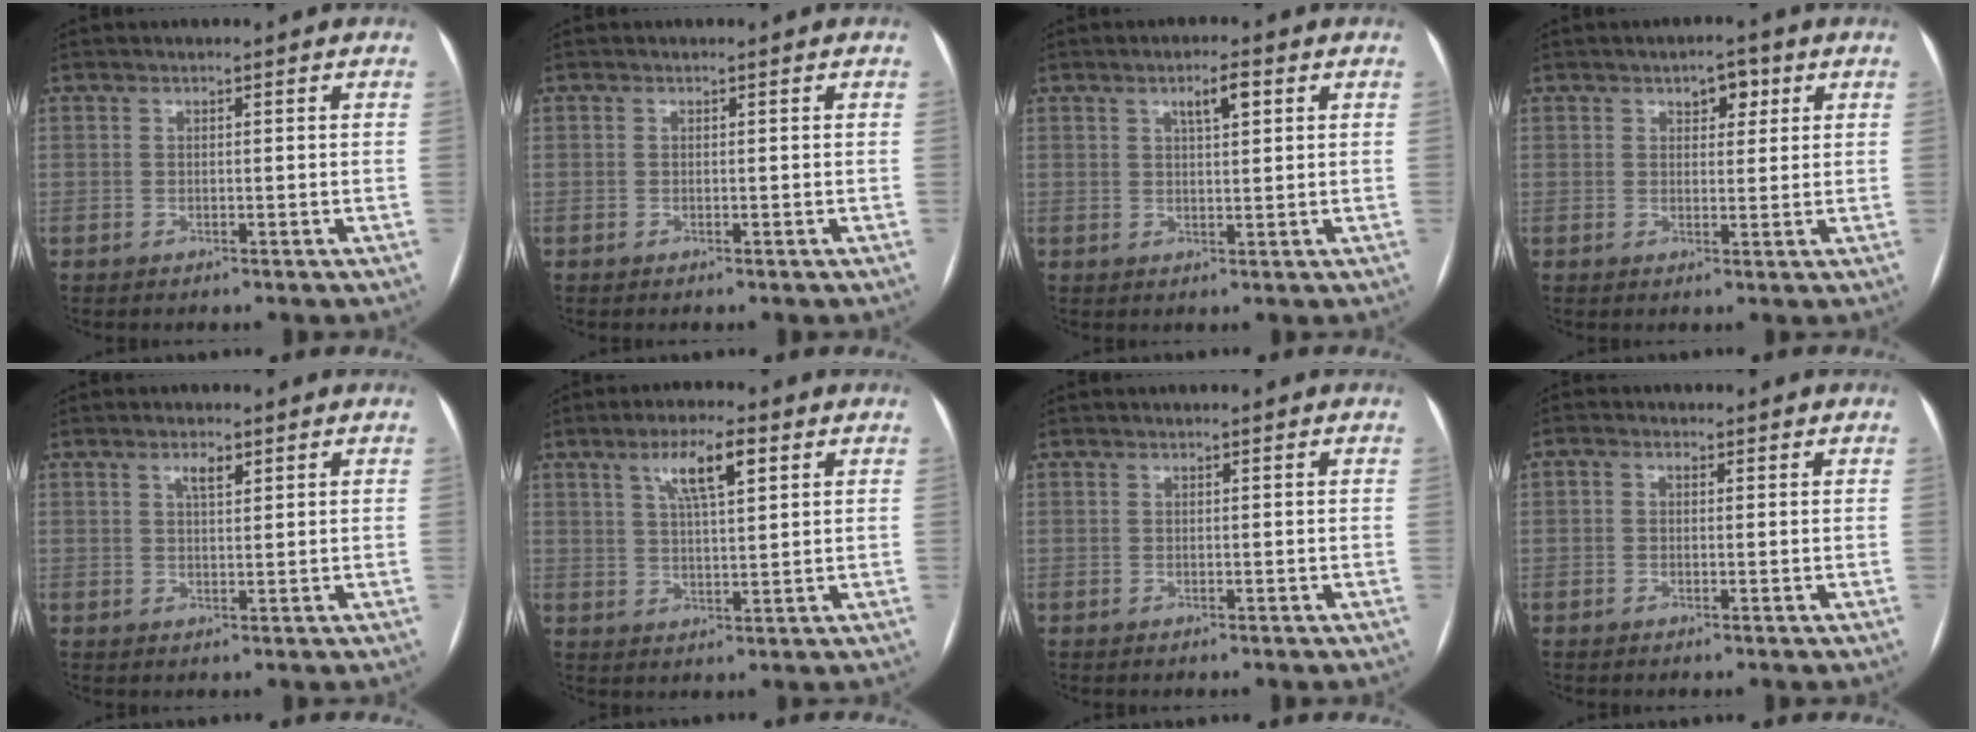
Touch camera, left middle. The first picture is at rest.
{"total": 0.0}
{"total": 3.5, "force": [1.7, 0.8, 3.0], "torque": [-0.052, 0.005, 0.027]}
{"total": 3.4, "force": [1.7, 1.9, 2.2], "torque": [-0.029, 0.008, 0.024]}
{"total": 2.3, "force": [1.3, 0.7, 1.8], "torque": [-0.033, 0.003, 0.023]}
{"total": 7.3, "force": [3.5, 1.5, 6.2], "torque": [-0.114, 0.010, 0.061]}
{"total": 0.0}
{"total": 1.8, "force": [-1.5, -0.8, -0.5], "torque": [0.007, -0.001, -0.022]}